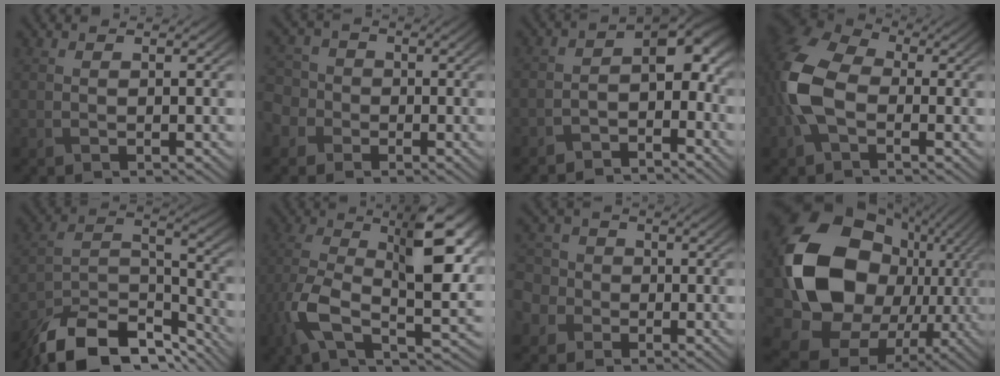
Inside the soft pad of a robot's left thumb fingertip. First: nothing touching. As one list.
[{"total": 5.7, "force": [-1.4, 5.3, 1.8], "torque": [-0.066, 0.002, -0.050]}, {"total": 6.6, "force": [-3.7, 3.3, 4.3], "torque": [-0.054, -0.002, -0.076]}, {"total": 10.0, "force": [-1.1, 6.4, 7.6], "torque": [-0.208, 0.002, -0.037]}, {"total": 13.7, "force": [-11.0, 5.0, 6.6], "torque": [-0.146, -0.006, -0.193]}, {"total": 12.8, "force": [-0.8, 5.3, 11.6], "torque": [-0.238, -0.009, -0.018]}, {"total": 6.4, "force": [-1.4, 5.9, 2.1], "torque": [-0.081, 0.004, -0.054]}, {"total": 20.0, "force": [0.7, 16.5, 11.3], "torque": [-0.262, -0.038, 0.036]}]